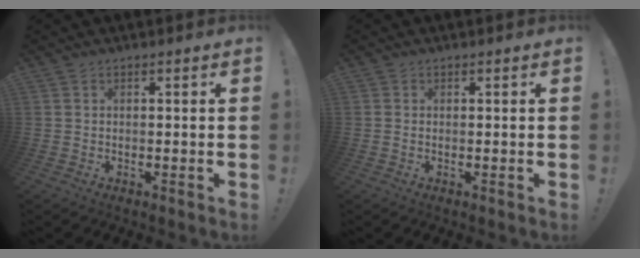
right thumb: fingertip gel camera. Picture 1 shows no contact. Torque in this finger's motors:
{"motor_torque": [0.06, -0.24, -0.24, -0.07, 0.08]}